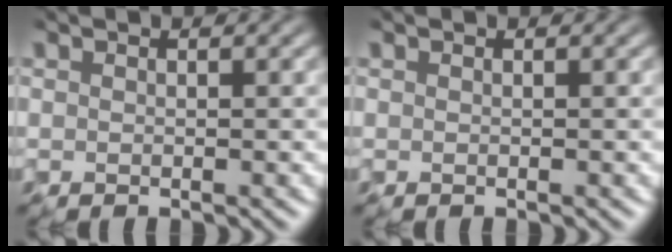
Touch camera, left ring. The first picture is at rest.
{"total": 0.0}